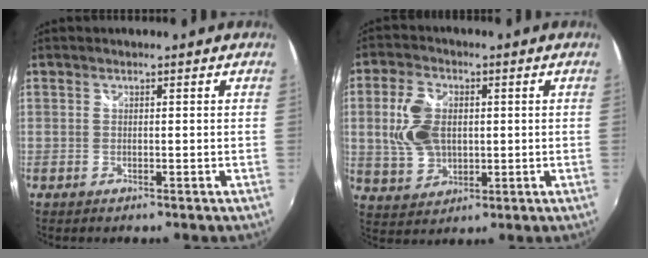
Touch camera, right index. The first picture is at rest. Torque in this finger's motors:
{"motor_torque": [0.21, -0.02, 0.37, 0.12]}